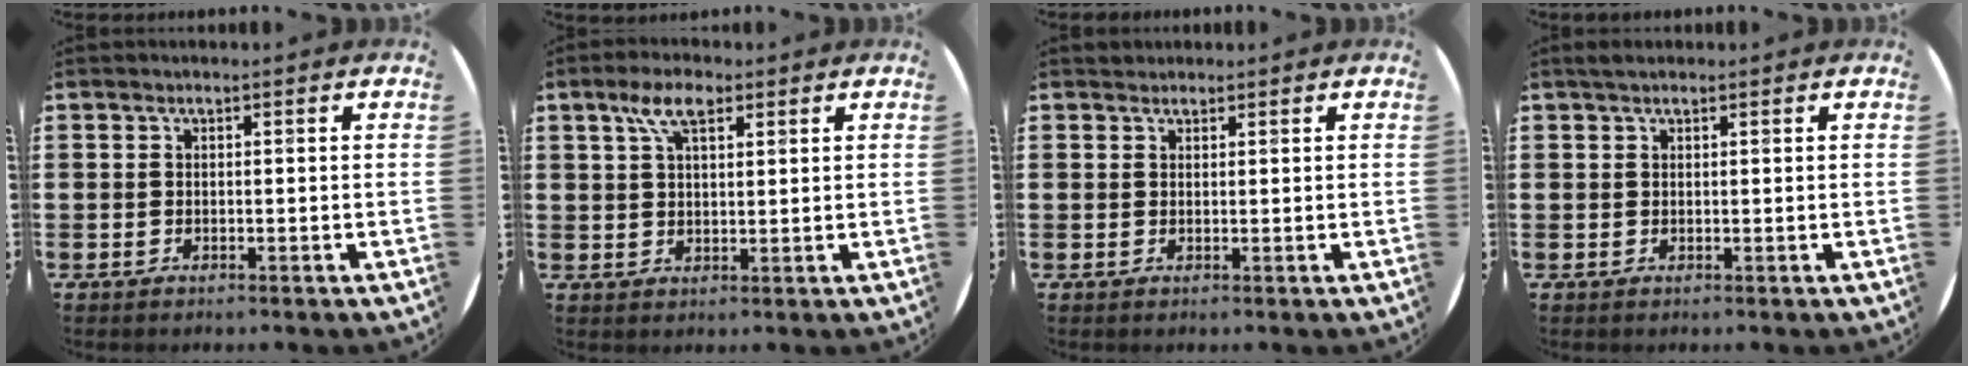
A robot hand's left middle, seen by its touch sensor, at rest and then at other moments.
{"total": 5.5, "force": [3.3, 2.4, 3.7], "torque": [-0.074, 0.006, 0.057]}
{"total": 0.9, "force": [0.9, 0.3, -0.1], "torque": [0.008, -0.001, 0.016]}
{"total": 1.1, "force": [0.9, 0.4, 0.5], "torque": [-0.012, 0.003, 0.017]}